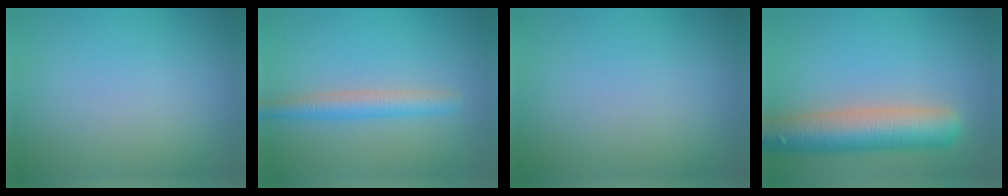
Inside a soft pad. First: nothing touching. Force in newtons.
{"total": 2.9, "press": 2.9, "slide": 0.1}
{"total": 0.0}
{"total": 7.9, "press": 7.9, "slide": 0.5}